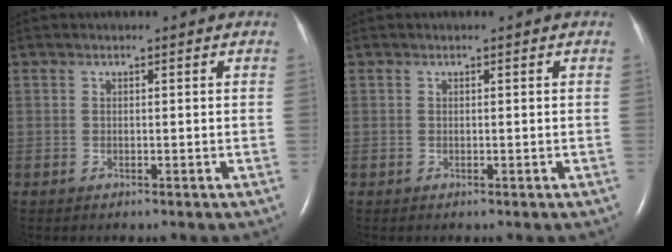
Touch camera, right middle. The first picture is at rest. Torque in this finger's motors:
{"motor_torque": [0.00, 0.00, 0.00, 0.00]}